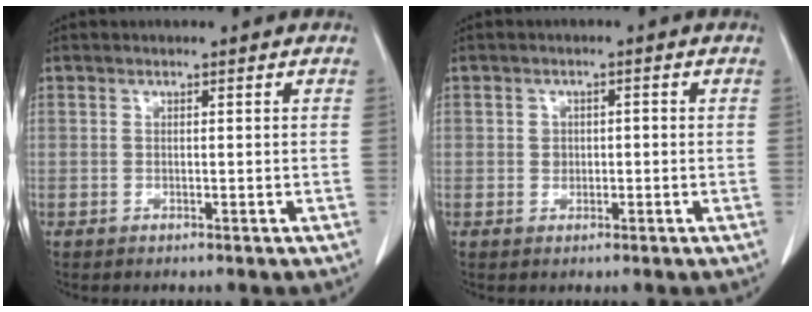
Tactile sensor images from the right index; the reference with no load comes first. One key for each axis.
{"total": 1.7, "fx": -0.2, "fy": 1.5, "fz": 0.9, "tx": -0.010, "ty": 0.007, "tz": -0.003}